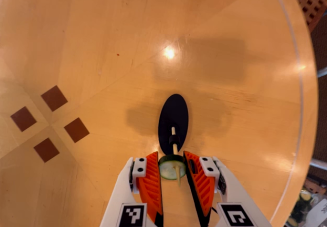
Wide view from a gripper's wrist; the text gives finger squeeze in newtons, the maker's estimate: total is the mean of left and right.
{"total": 7.1, "left": 6.9, "right": 7.3}